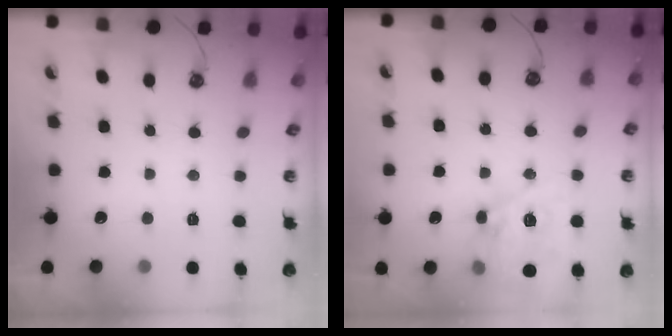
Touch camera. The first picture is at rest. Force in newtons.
{"total": 15.0, "press": 14.9, "slide": 1.3}